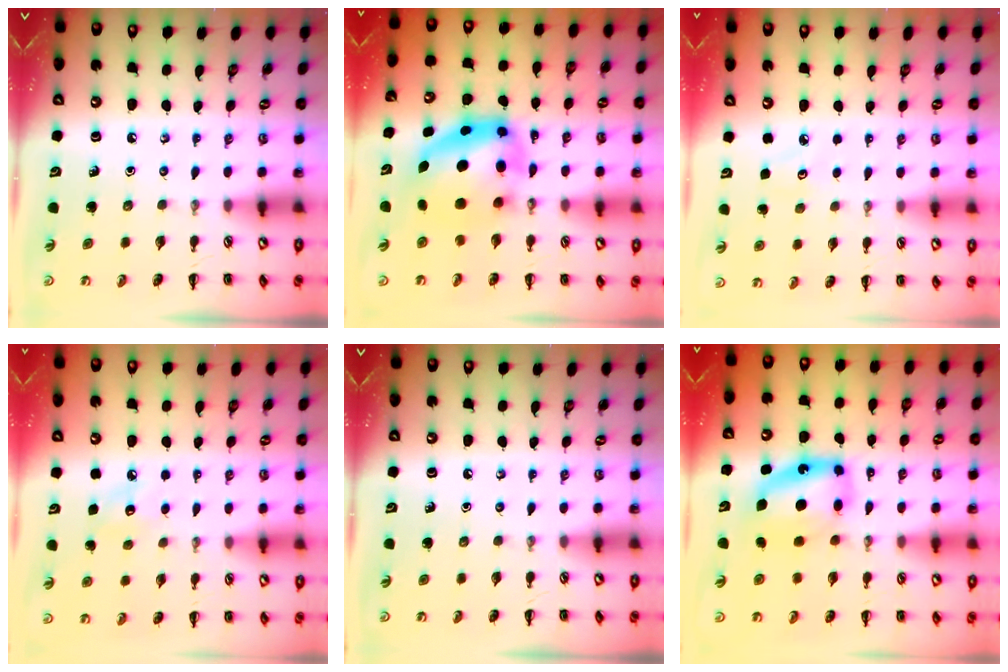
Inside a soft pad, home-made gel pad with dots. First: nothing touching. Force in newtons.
{"total": 7.9, "press": 7.7, "slide": 1.8}
{"total": 2.8, "press": 2.7, "slide": 0.8}
{"total": 6.4, "press": 6.1, "slide": 1.8}
{"total": 0.0}
{"total": 9.5, "press": 9.2, "slide": 2.3}